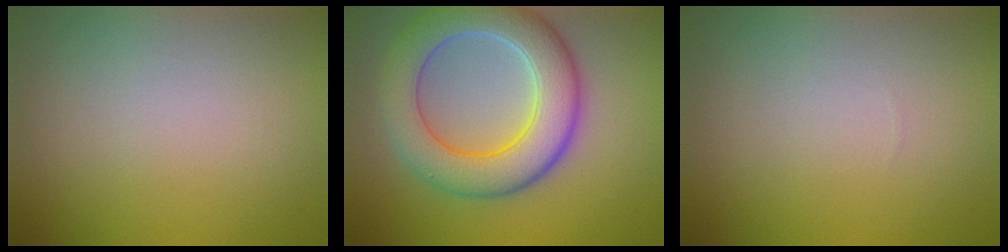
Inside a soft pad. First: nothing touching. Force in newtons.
{"total": 8.3, "press": 8.3, "slide": 0.7}
{"total": 0.0}